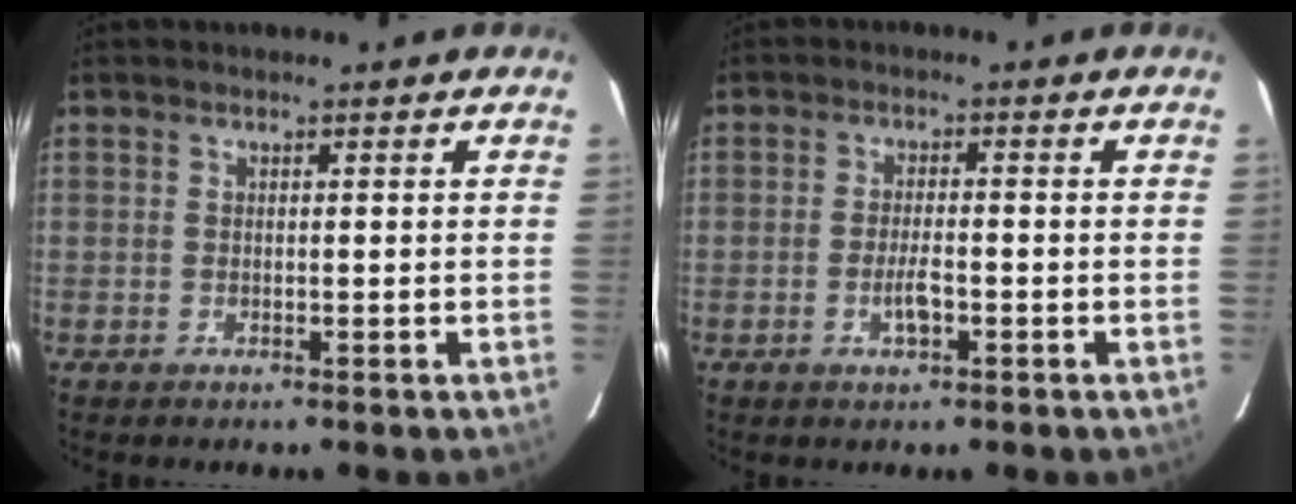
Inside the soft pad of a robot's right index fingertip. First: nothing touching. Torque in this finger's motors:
{"motor_torque": [-0.01, 0.01, 0.01, 0.00]}